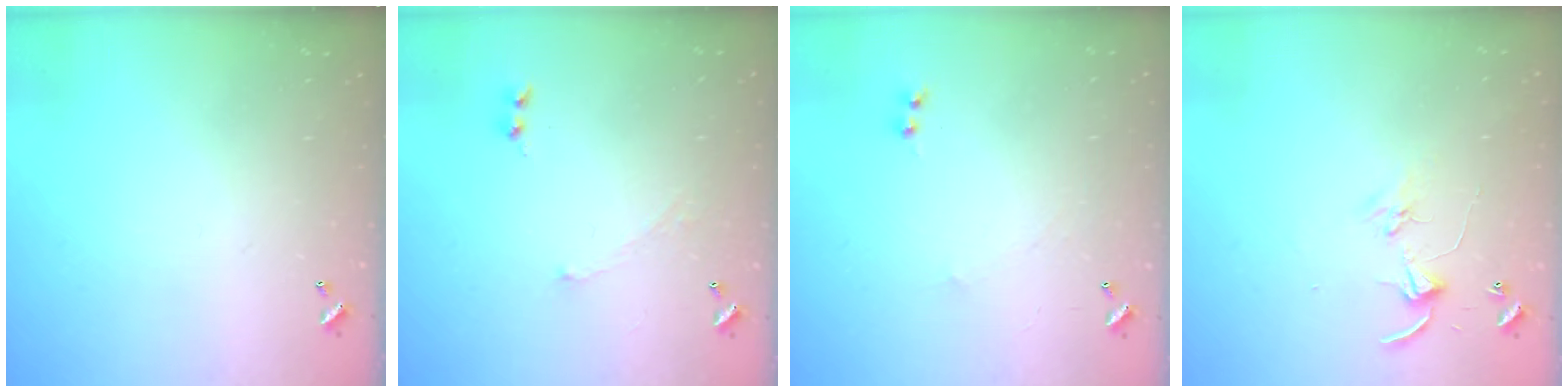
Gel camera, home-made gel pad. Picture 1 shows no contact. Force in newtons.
{"total": 2.1, "press": 2.0, "slide": 0.7}
{"total": 1.1, "press": 0.9, "slide": 0.6}
{"total": 4.4, "press": 4.4, "slide": 0.5}